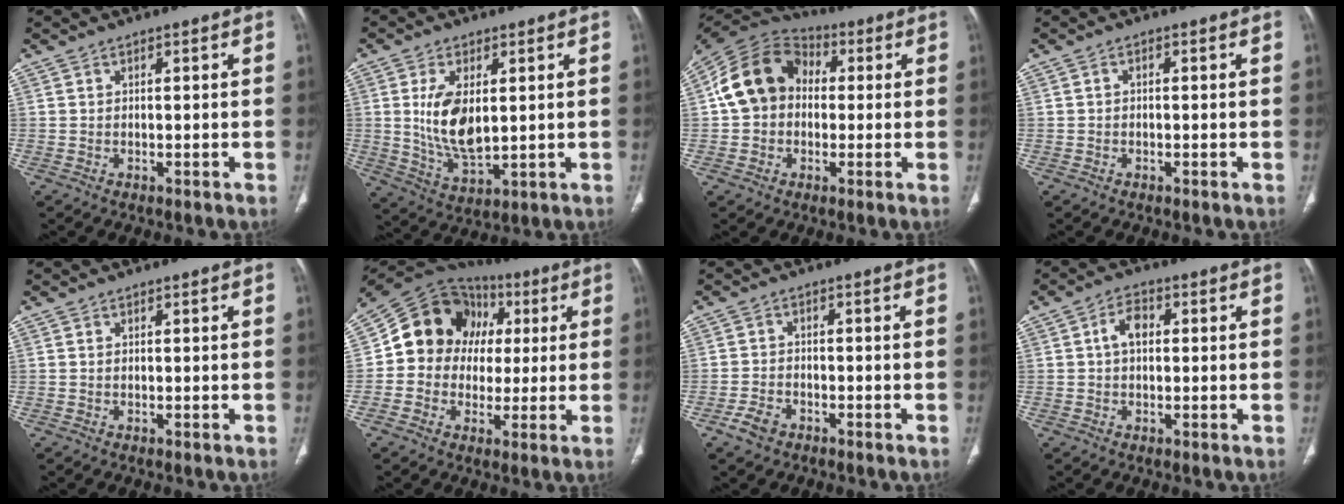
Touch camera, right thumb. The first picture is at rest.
{"total": 10.5, "force": [1.6, 5.3, 9.0], "torque": [-0.170, -0.020, 0.043]}
{"total": 13.7, "force": [1.0, 11.2, 7.9], "torque": [-0.130, 0.033, 0.004]}
{"total": 0.6, "force": [-0.2, 0.4, 0.4], "torque": [-0.004, 0.002, -0.008]}
{"total": 0.0}
{"total": 17.0, "force": [2.7, 14.7, 8.1], "torque": [-0.096, 0.037, 0.043]}
{"total": 3.7, "force": [-2.3, 2.3, 1.7], "torque": [-0.035, 0.013, -0.039]}
{"total": 4.5, "force": [0.6, 2.9, 3.4], "torque": [-0.057, 0.014, 0.006]}